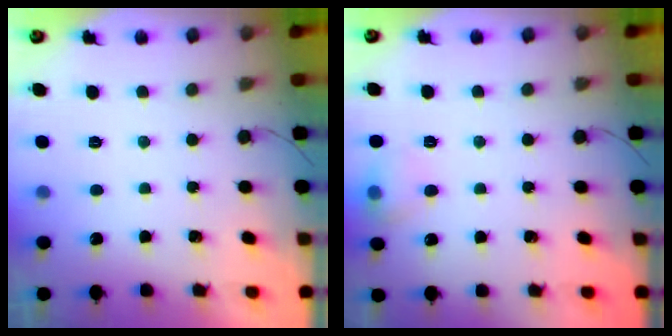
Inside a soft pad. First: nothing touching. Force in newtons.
{"total": 7.7, "press": 7.6, "slide": 1.2}